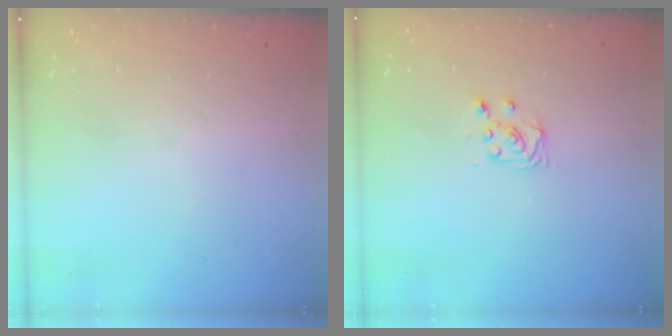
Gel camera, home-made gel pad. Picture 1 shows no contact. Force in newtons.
{"total": 5.2, "press": 5.2, "slide": 0.5}